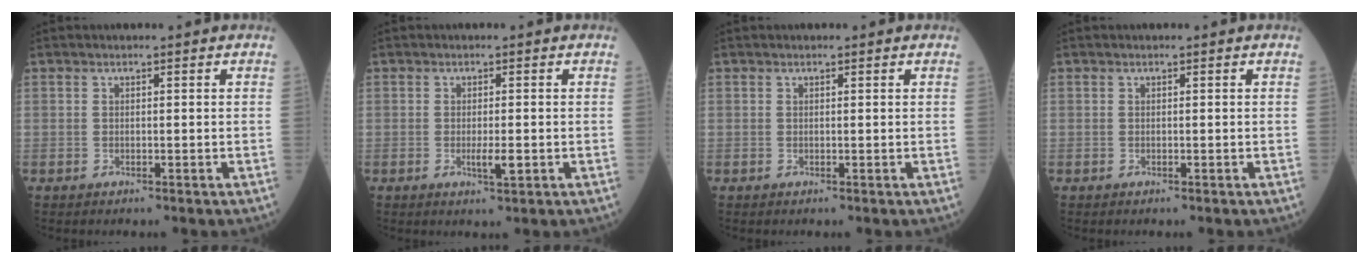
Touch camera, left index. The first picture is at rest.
{"total": 2.4, "force": [-0.6, 0.4, 2.3], "torque": [-0.045, -0.004, -0.008]}
{"total": 0.0}
{"total": 0.0}